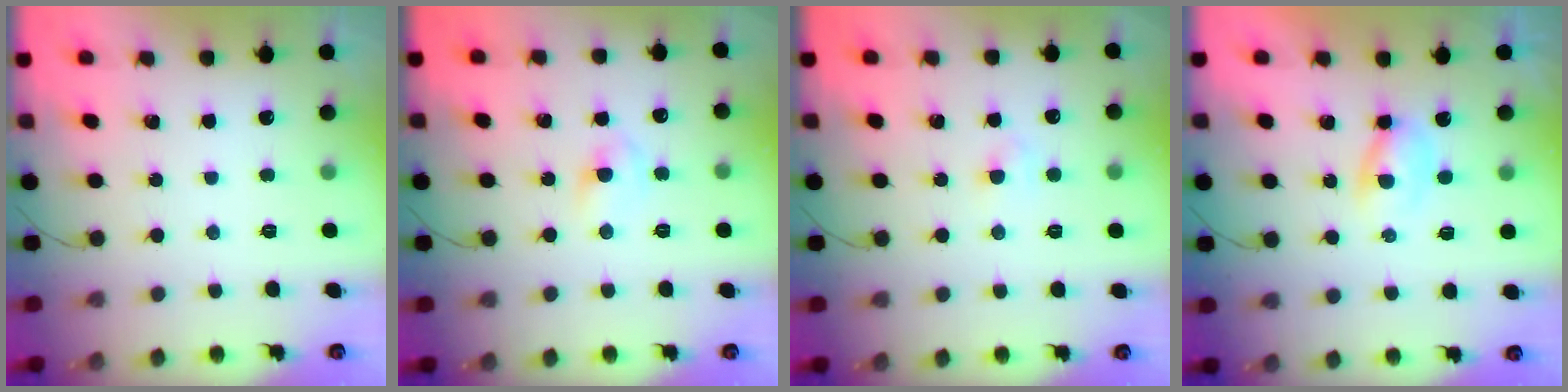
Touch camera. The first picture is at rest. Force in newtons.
{"total": 5.7, "press": 5.4, "slide": 1.7}
{"total": 2.8, "press": 2.6, "slide": 0.9}
{"total": 2.1, "press": 1.9, "slide": 0.9}